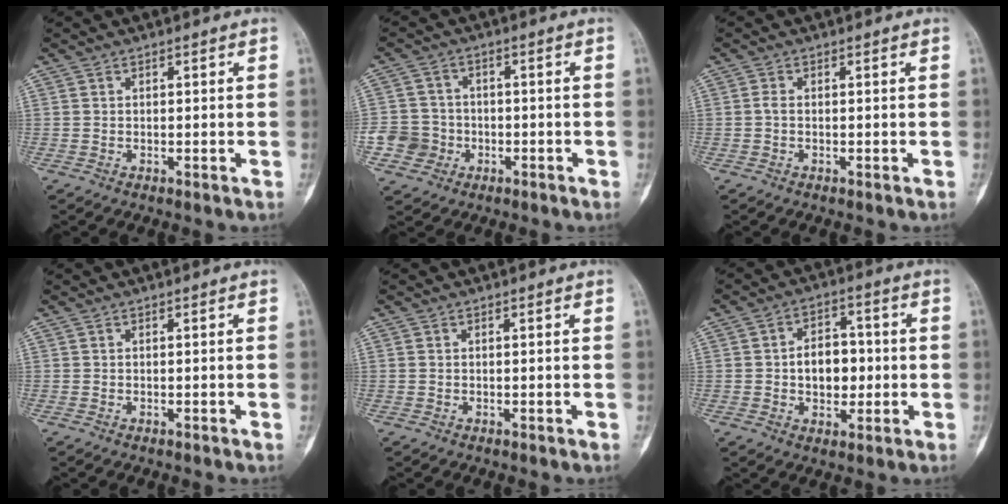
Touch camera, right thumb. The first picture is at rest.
{"total": 6.7, "force": [-2.4, 6.2, 1.1], "torque": [0.006, 0.018, -0.044]}
{"total": 0.8, "force": [-0.2, 0.3, 0.7], "torque": [-0.015, -0.001, -0.006]}
{"total": 0.0}
{"total": 0.0}
{"total": 8.4, "force": [-0.4, 5.8, 6.0], "torque": [-0.059, 0.011, -0.007]}